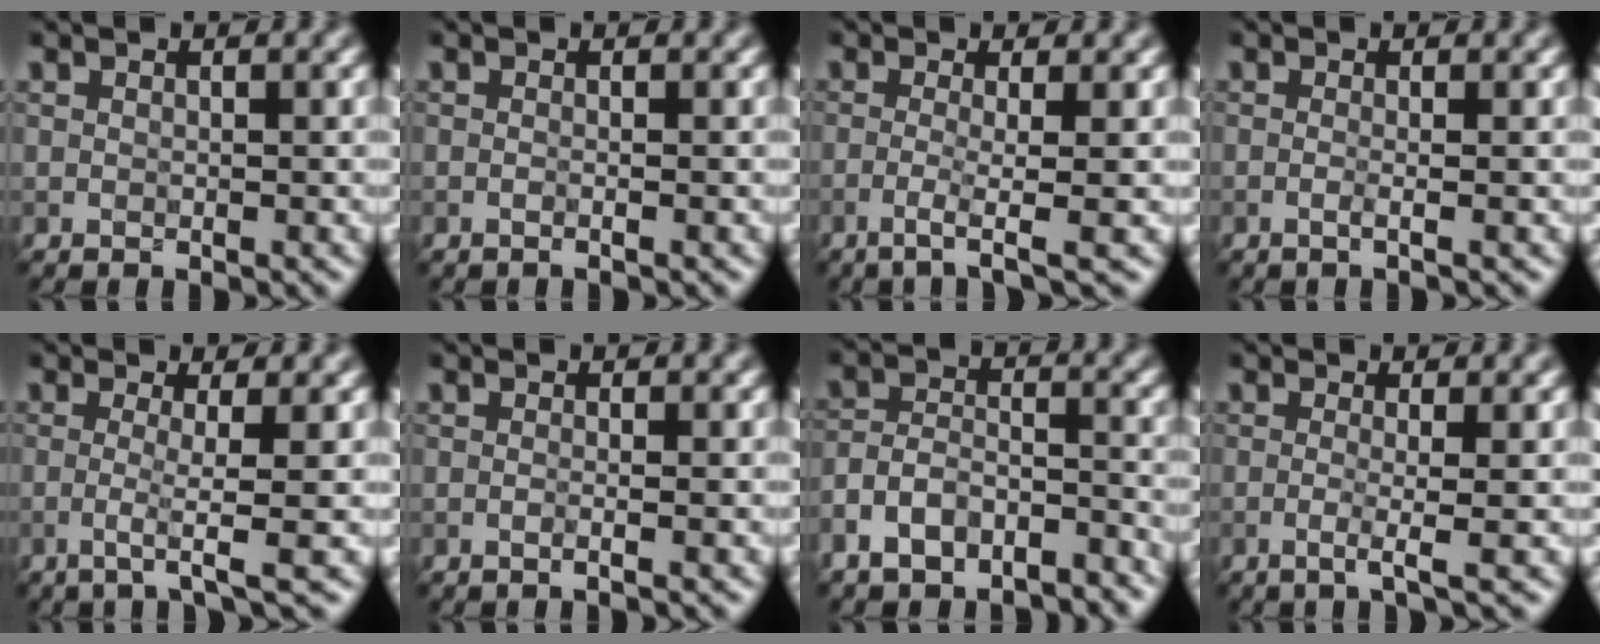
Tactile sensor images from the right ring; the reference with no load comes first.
{"total": 1.1, "force": [0.0, 0.7, 0.9], "torque": [0.006, -0.006, -0.016]}
{"total": 3.1, "force": [-1.0, 0.6, 2.9], "torque": [-0.046, 0.001, -0.032]}
{"total": 2.1, "force": [0.2, 1.1, 1.7], "torque": [-0.003, -0.002, -0.021]}
{"total": 2.9, "force": [-0.7, 0.4, 2.8], "torque": [-0.048, 0.000, -0.024]}
{"total": 2.1, "force": [0.0, 1.2, 1.7], "torque": [0.006, -0.005, -0.028]}
{"total": 6.3, "force": [-5.2, 2.6, 2.5], "torque": [-0.047, -0.002, -0.102]}
{"total": 2.5, "force": [-0.4, 0.8, 2.3], "torque": [-0.032, -0.001, -0.017]}